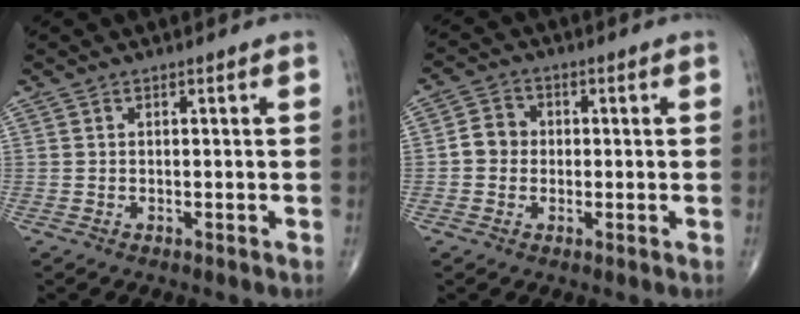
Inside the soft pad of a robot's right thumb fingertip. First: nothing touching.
{"total": 4.3, "force": [-0.3, 3.9, 1.8], "torque": [-0.019, 0.013, -0.014]}